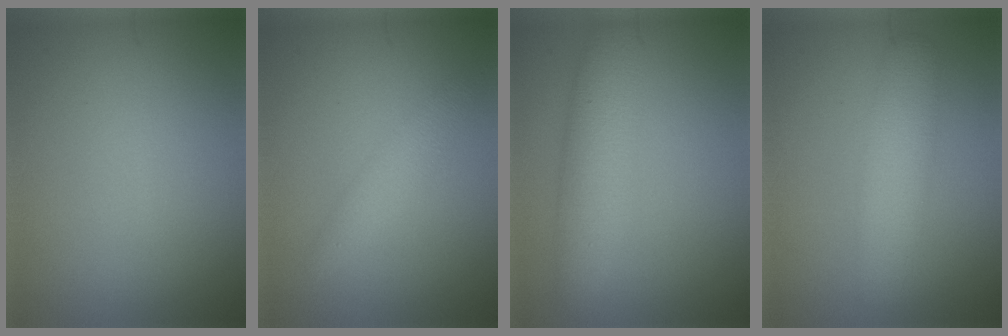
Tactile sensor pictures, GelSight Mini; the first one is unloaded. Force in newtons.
{"total": 2.2, "press": 2.2, "slide": 0.2}
{"total": 4.2, "press": 4.2, "slide": 0.1}
{"total": 4.1, "press": 4.1, "slide": 0.2}